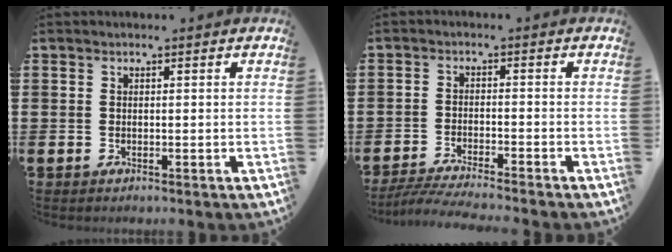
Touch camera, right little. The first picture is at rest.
{"total": 3.4, "force": [-3.2, -0.2, 1.3], "torque": [-0.019, -0.005, -0.060]}